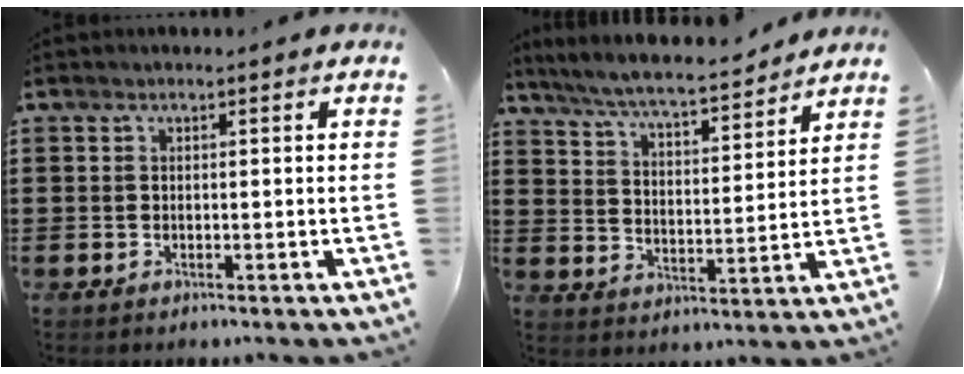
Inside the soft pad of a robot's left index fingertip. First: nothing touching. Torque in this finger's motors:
{"motor_torque": [0.36, -0.52, 0.73, 0.18]}